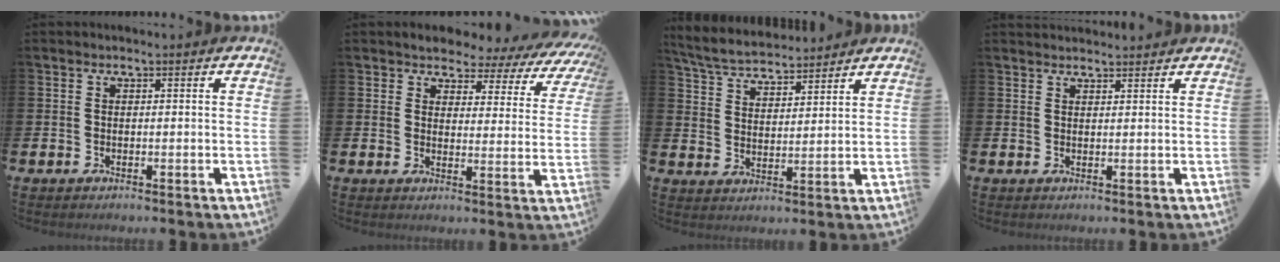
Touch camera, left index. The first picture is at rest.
{"total": 2.9, "force": [2.5, 1.5, 0.4], "torque": [-0.019, -0.030, 0.033]}
{"total": 5.8, "force": [5.7, 1.0, 0.9], "torque": [-0.041, -0.029, 0.101]}
{"total": 1.9, "force": [1.9, 0.3, 0.0], "torque": [0.010, -0.010, 0.032]}